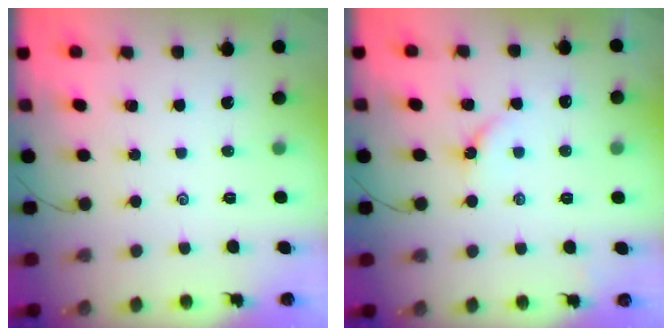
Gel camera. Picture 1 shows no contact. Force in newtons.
{"total": 2.7, "press": 2.6, "slide": 0.6}